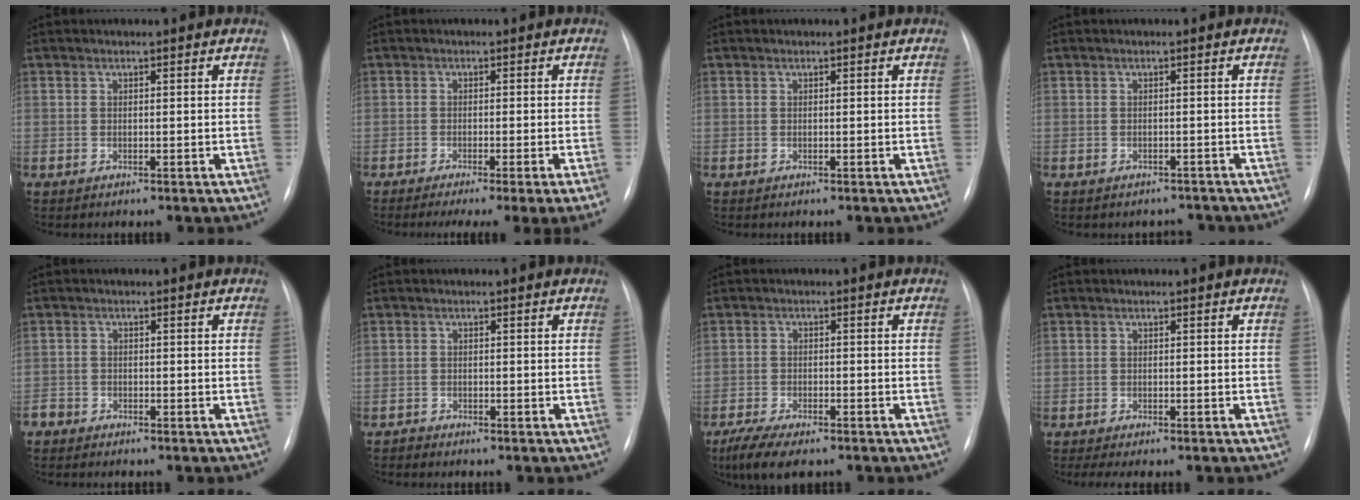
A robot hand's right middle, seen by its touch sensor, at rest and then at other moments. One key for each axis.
{"total": 10.1, "fx": -7.5, "fy": -1.1, "fz": 6.6, "tx": -0.067, "ty": -0.022, "tz": -0.104}
{"total": 0.0}
{"total": 3.0, "fx": -2.7, "fy": 1.3, "fz": -0.2, "tx": 0.004, "ty": 0.007, "tz": -0.032}
{"total": 2.2, "fx": -2.1, "fy": 0.9, "fz": 0.0, "tx": -0.003, "ty": -0.003, "tz": -0.038}
{"total": 0.8, "fx": -0.7, "fy": 0.1, "fz": -0.3, "tx": 0.000, "ty": -0.005, "tz": -0.014}
{"total": 7.6, "fx": -5.7, "fy": 2.1, "fz": 4.6, "tx": -0.083, "ty": -0.019, "tz": -0.091}
{"total": 4.3, "fx": -3.5, "fy": 0.8, "fz": 2.4, "tx": -0.033, "ty": -0.008, "tz": -0.044}